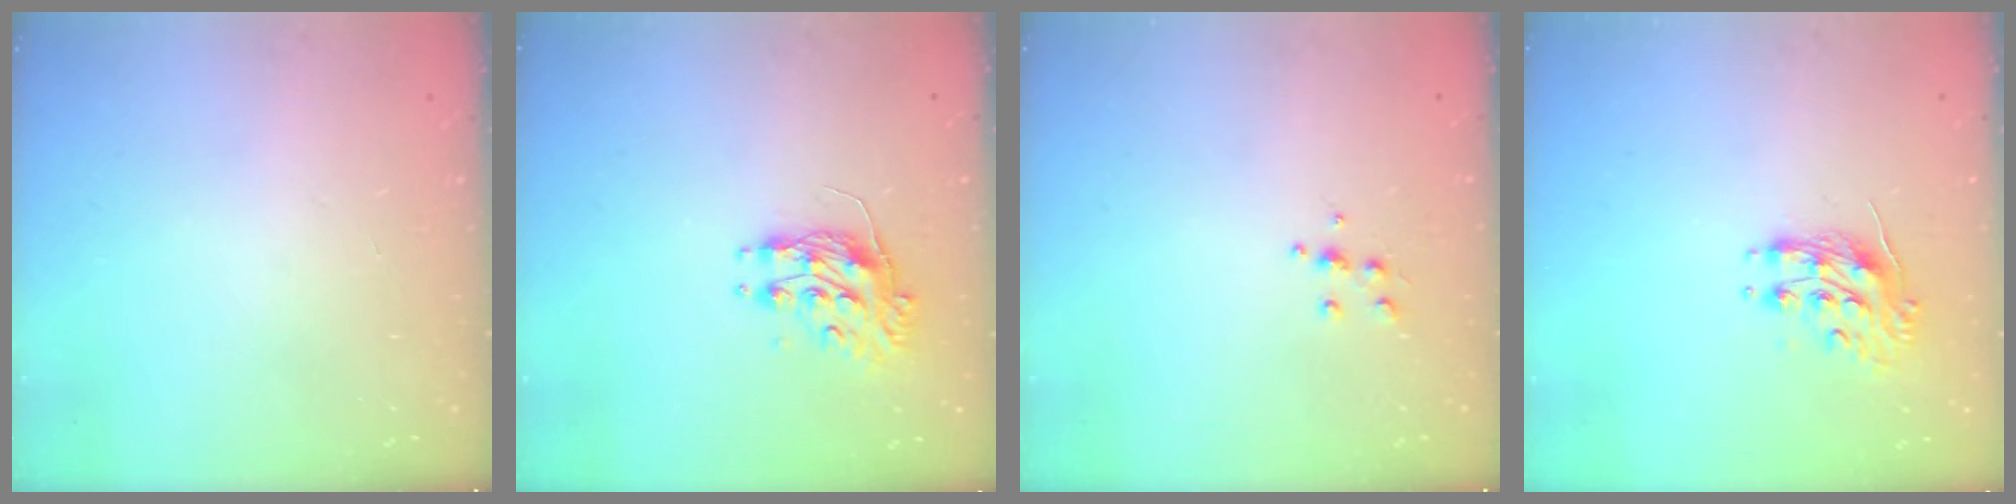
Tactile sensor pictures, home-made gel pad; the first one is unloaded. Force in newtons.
{"total": 9.2, "press": 9.2, "slide": 0.1}
{"total": 5.5, "press": 5.4, "slide": 0.9}
{"total": 8.8, "press": 8.8, "slide": 0.4}